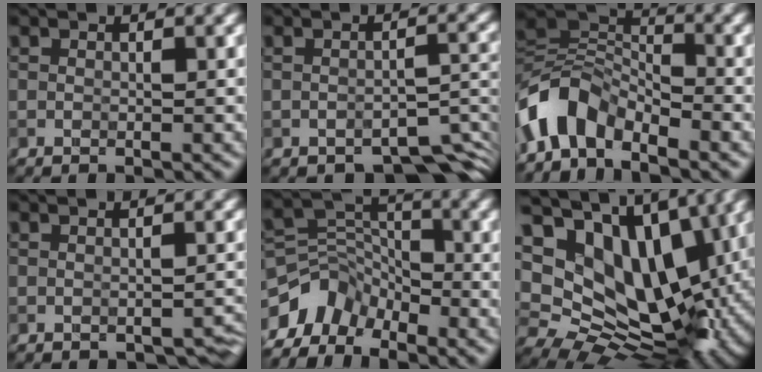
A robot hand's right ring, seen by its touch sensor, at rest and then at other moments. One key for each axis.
{"total": 5.5, "fx": -4.2, "fy": 2.0, "fz": 2.8, "tx": -0.026, "ty": -0.010, "tz": -0.056}
{"total": 5.4, "fx": -3.4, "fy": 2.9, "fz": 2.9, "tx": -0.043, "ty": 0.006, "tz": -0.078}
{"total": 2.6, "fx": -1.9, "fy": 1.1, "fz": 1.2, "tx": -0.017, "ty": 0.001, "tz": -0.018}
{"total": 5.5, "fx": -3.5, "fy": 3.5, "fz": 2.3, "tx": -0.039, "ty": 0.001, "tz": -0.077}
{"total": 15.1, "fx": 4.9, "fy": 9.9, "fz": 10.3, "tx": -0.172, "ty": -0.003, "tz": 0.090}